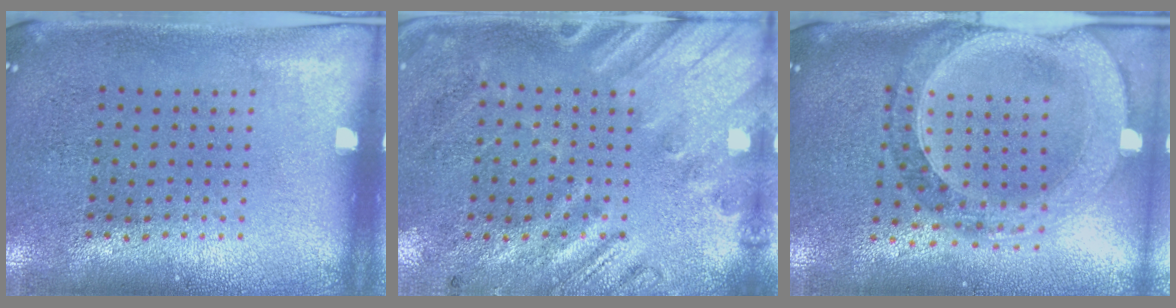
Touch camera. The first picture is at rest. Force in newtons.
{"total": 2.5, "press": 1.8, "slide": 1.8}
{"total": 1.5, "press": 1.4, "slide": 0.5}